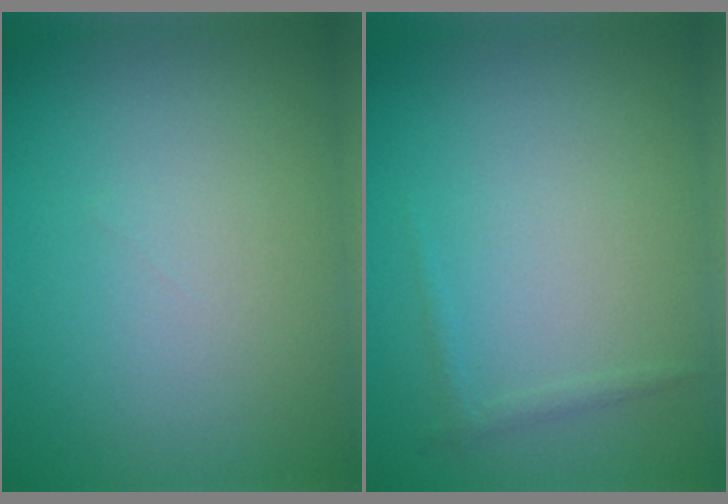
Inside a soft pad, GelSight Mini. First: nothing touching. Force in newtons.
{"total": 0.7, "press": 0.7, "slide": 0.0}